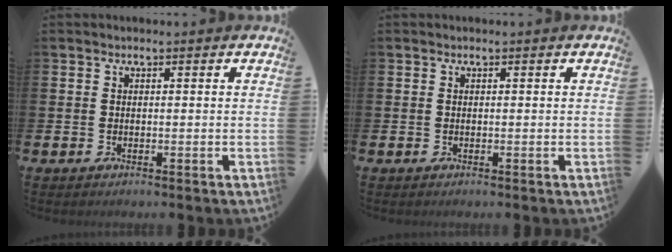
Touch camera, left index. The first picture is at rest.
{"total": 0.0}